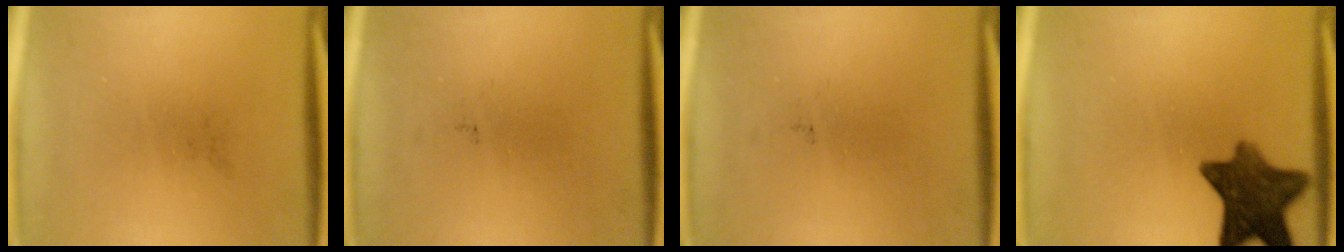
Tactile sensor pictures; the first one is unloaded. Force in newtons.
{"total": 0.0}
{"total": 0.0}
{"total": 10.7}